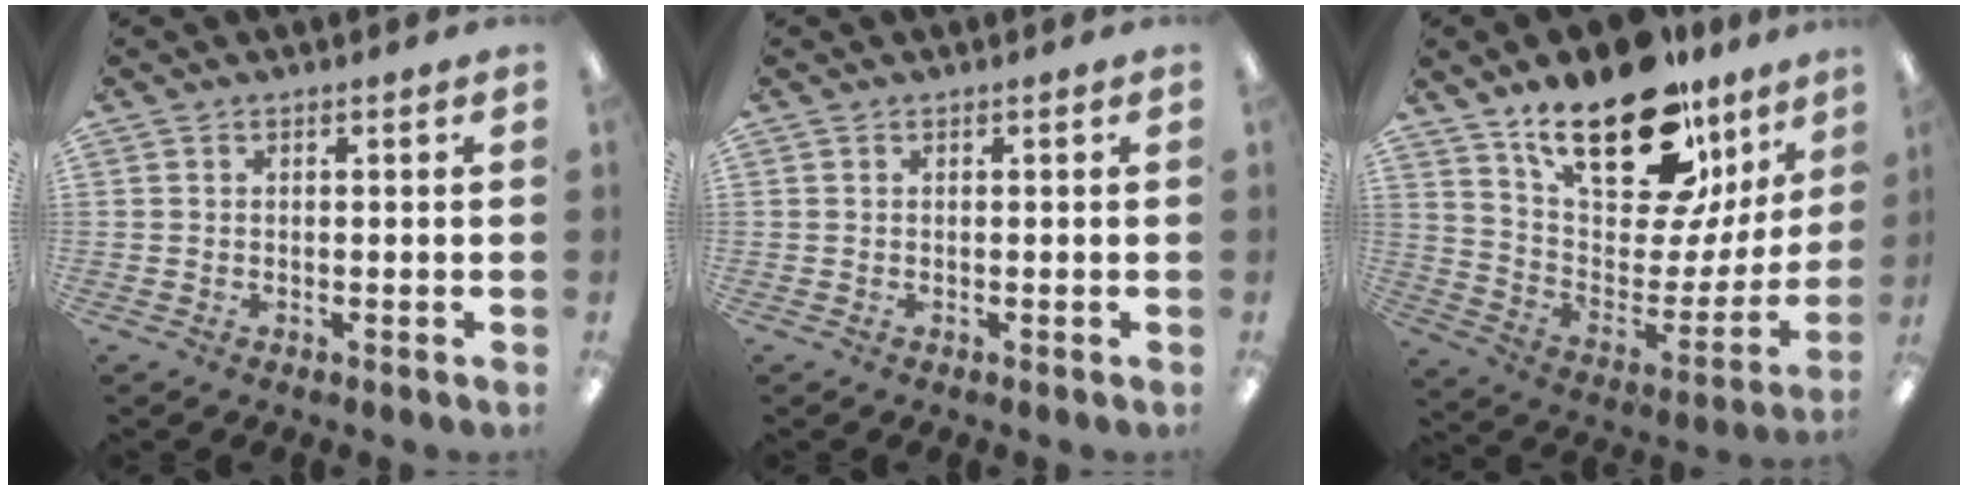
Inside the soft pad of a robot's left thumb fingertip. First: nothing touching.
{"total": 0.0}
{"total": 25.2, "force": [17.6, 10.6, 14.6], "torque": [-0.221, -0.118, 0.306]}